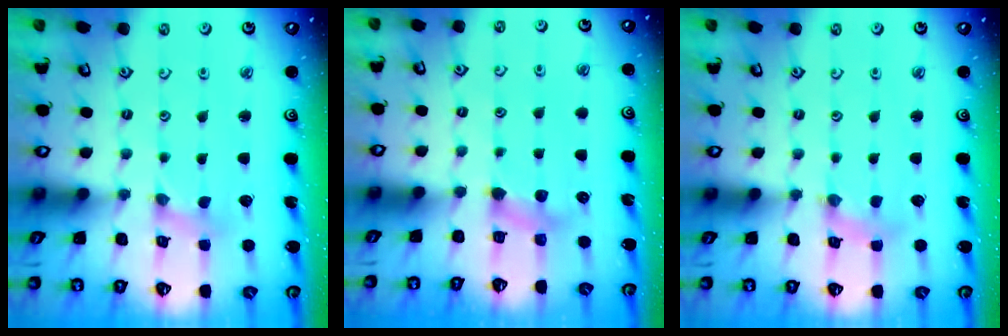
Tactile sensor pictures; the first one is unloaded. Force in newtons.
{"total": 4.1, "press": 4.0, "slide": 0.9}
{"total": 2.1, "press": 2.1, "slide": 0.4}